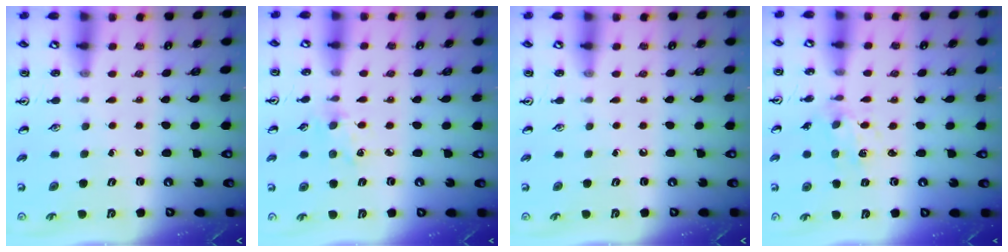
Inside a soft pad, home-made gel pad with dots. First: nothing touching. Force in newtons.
{"total": 3.0, "press": 3.0, "slide": 0.4}
{"total": 0.0}
{"total": 2.6, "press": 2.5, "slide": 0.4}